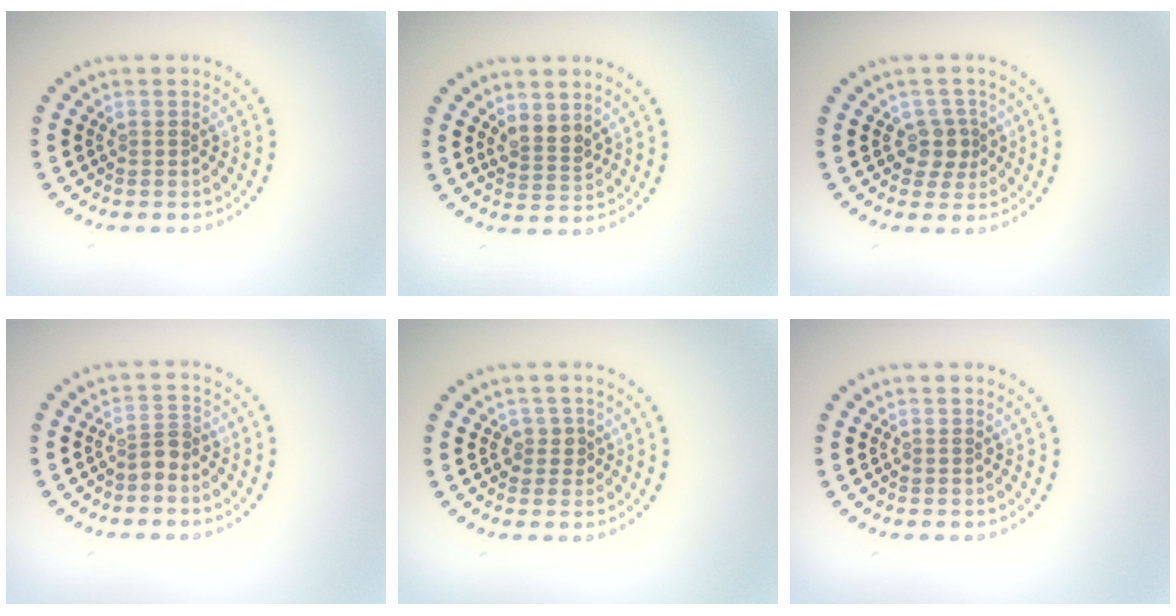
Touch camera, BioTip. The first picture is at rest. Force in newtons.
{"total": 2.1, "press": 1.7, "slide": 1.2}
{"total": 2.1, "press": 1.8, "slide": 1.1}
{"total": 1.8, "press": 1.3, "slide": 1.3}
{"total": 1.5, "press": 1.3, "slide": 0.8}
{"total": 0.0}